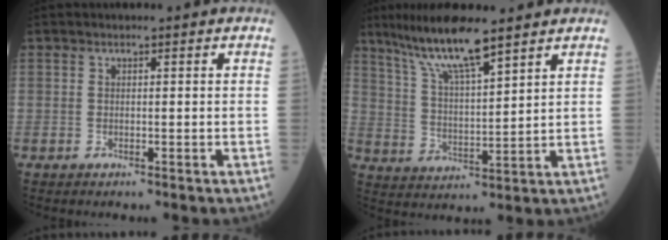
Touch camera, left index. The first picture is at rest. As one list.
[{"total": 10.6, "force": [8.2, 0.8, 6.7], "torque": [-0.137, 0.007, 0.157]}]